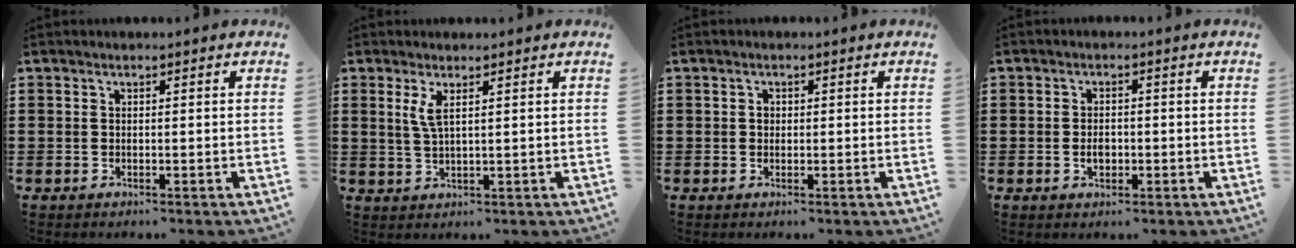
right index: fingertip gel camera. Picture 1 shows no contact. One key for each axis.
{"total": 2.8, "fx": 1.3, "fy": 0.6, "fz": 2.5, "tx": -0.054, "ty": 0.001, "tz": 0.022}
{"total": 0.8, "fx": 0.1, "fy": 0.7, "fz": 0.4, "tx": -0.010, "ty": 0.004, "tz": 0.002}
{"total": 2.3, "fx": -0.5, "fy": 1.5, "fz": 1.8, "tx": -0.034, "ty": 0.005, "tz": -0.010}